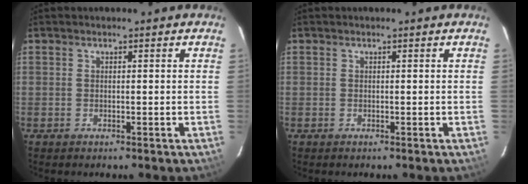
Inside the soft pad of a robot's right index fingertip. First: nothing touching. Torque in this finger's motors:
{"motor_torque": [0.00, 0.00, 0.01, 0.00]}